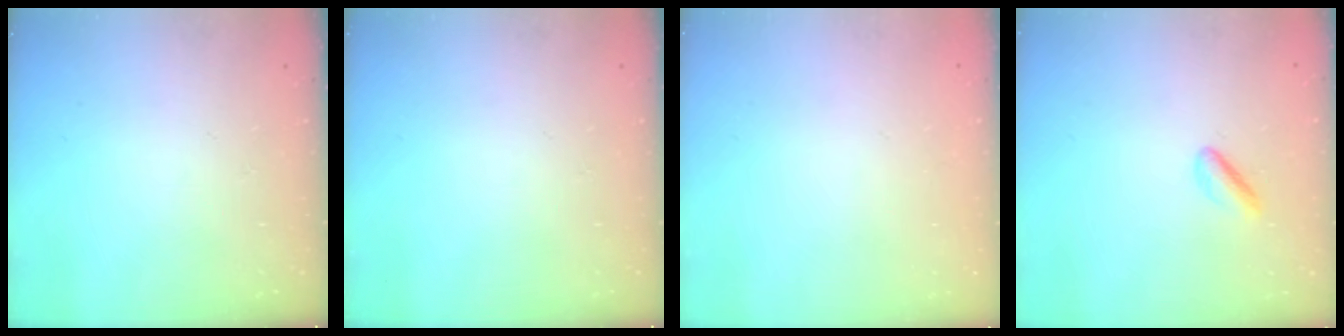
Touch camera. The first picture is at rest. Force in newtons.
{"total": 0.0}
{"total": 2.0, "press": 2.0, "slide": 0.1}
{"total": 2.6, "press": 2.3, "slide": 1.2}